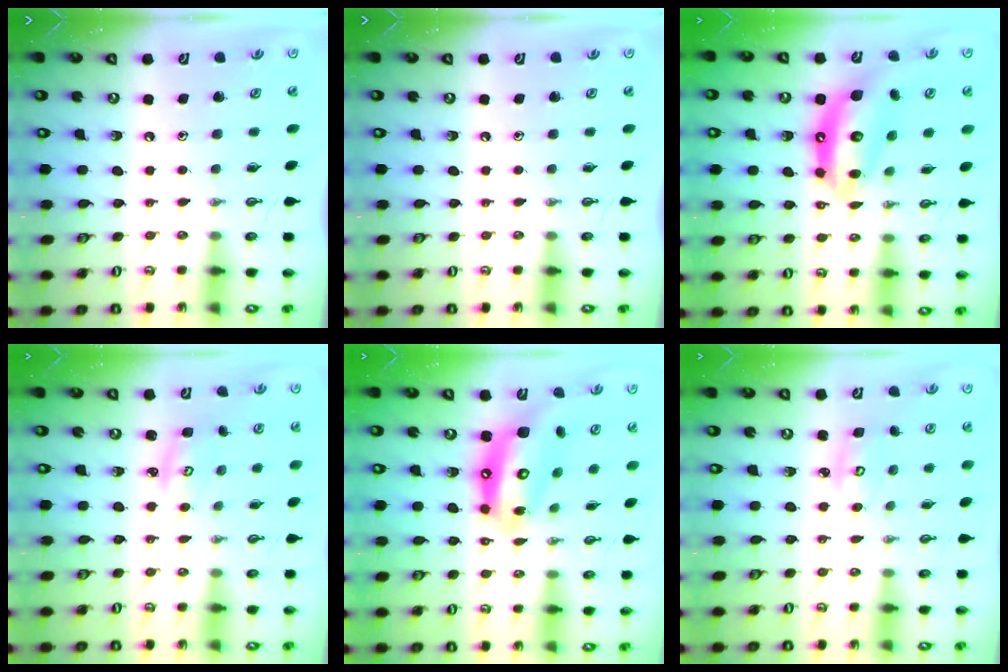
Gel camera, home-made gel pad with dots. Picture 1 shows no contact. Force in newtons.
{"total": 0.0}
{"total": 13.6, "press": 13.5, "slide": 1.2}
{"total": 2.9, "press": 2.9, "slide": 0.3}
{"total": 15.0, "press": 14.9, "slide": 1.3}
{"total": 3.6, "press": 3.6, "slide": 0.2}